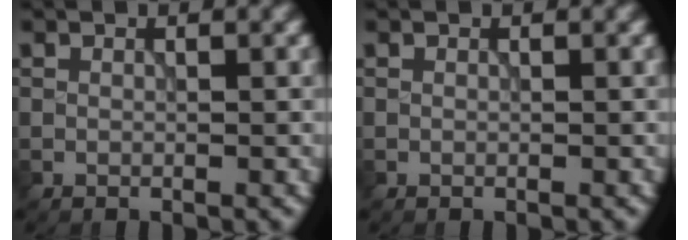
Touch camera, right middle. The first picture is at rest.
{"total": 0.0}